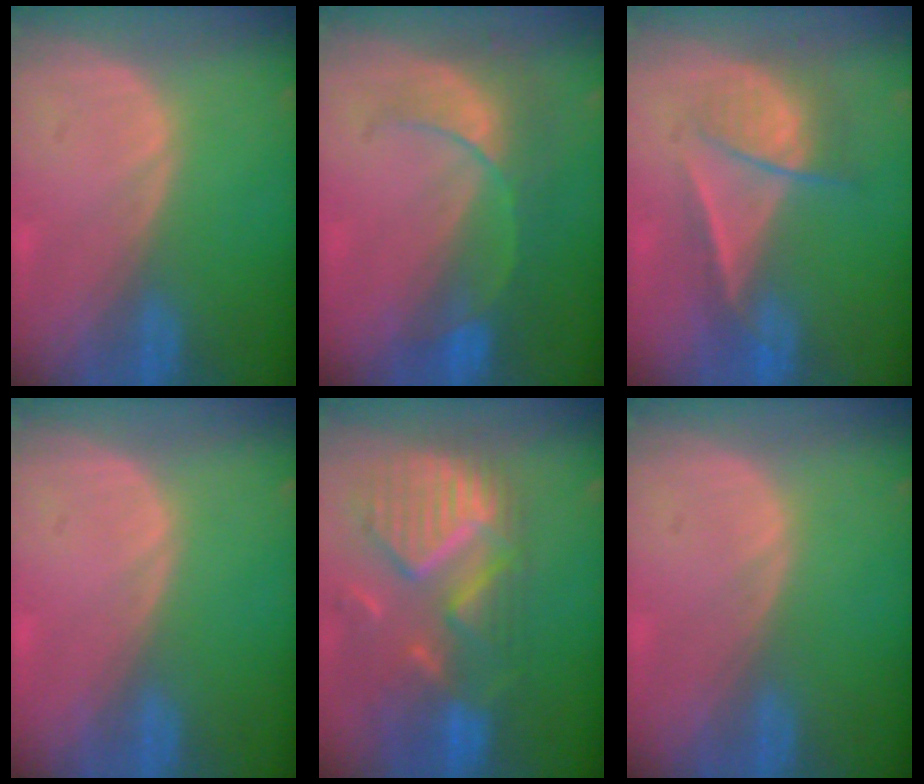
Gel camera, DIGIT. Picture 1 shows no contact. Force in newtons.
{"total": 8.0, "press": 7.1, "slide": 3.8}
{"total": 6.7, "press": 6.1, "slide": 2.9}
{"total": 0.0}
{"total": 11.7, "press": 10.3, "slide": 5.6}
{"total": 0.0}